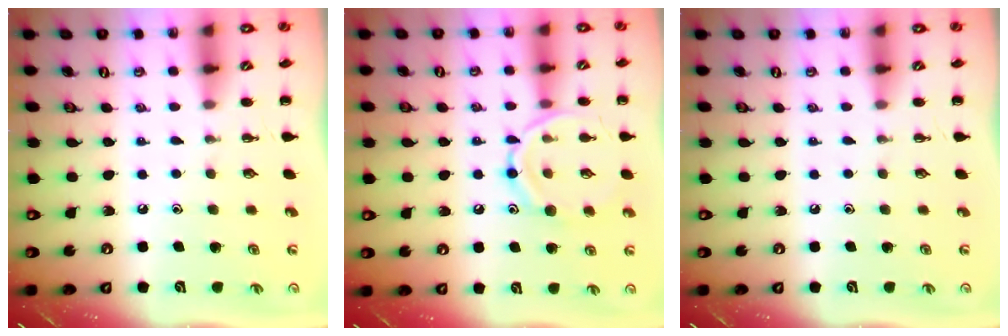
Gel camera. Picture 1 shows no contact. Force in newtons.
{"total": 12.6, "press": 12.5, "slide": 0.8}
{"total": 0.0}